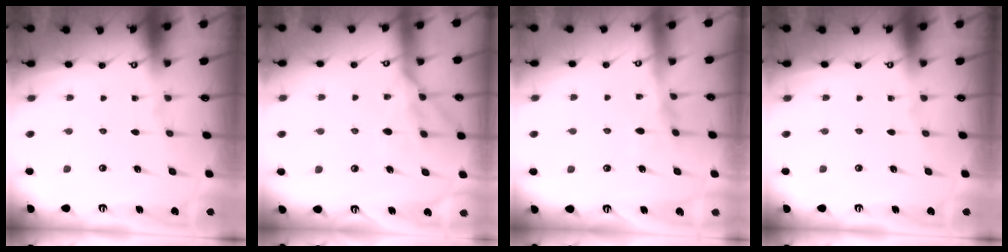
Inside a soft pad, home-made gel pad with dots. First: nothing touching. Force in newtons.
{"total": 12.9, "press": 12.9, "slide": 1.0}
{"total": 7.1, "press": 7.1, "slide": 0.8}
{"total": 0.0}